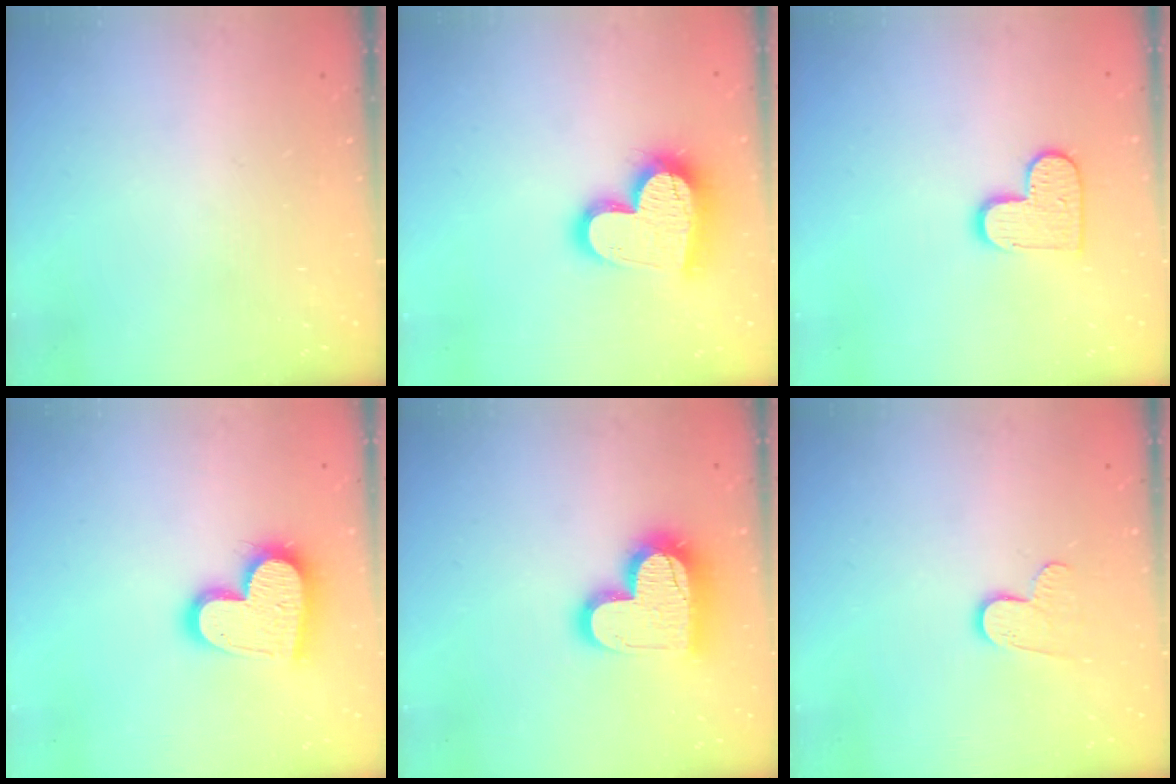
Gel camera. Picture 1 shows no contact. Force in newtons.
{"total": 18.1, "press": 18.0, "slide": 1.5}
{"total": 10.1, "press": 10.1, "slide": 0.3}
{"total": 17.9, "press": 17.9, "slide": 1.4}
{"total": 17.0, "press": 16.9, "slide": 1.3}
{"total": 6.9, "press": 6.9, "slide": 0.2}